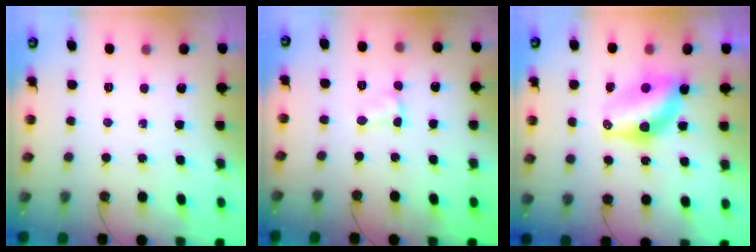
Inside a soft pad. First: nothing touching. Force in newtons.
{"total": 2.3, "press": 2.3, "slide": 0.3}
{"total": 7.2, "press": 7.1, "slide": 0.5}